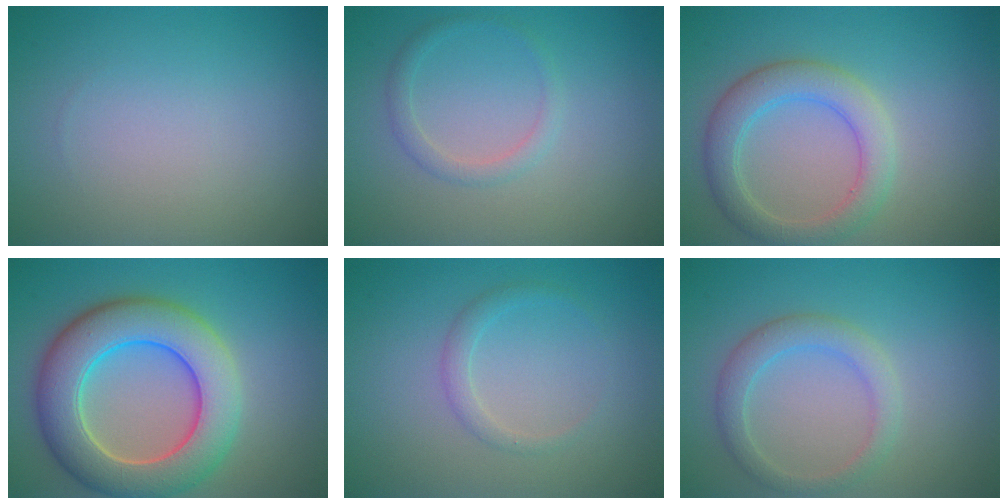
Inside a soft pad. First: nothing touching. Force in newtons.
{"total": 1.5, "press": 1.5, "slide": 0.0}
{"total": 4.3, "press": 4.3, "slide": 0.3}
{"total": 9.3, "press": 9.3, "slide": 0.4}
{"total": 1.4, "press": 1.4, "slide": 0.2}
{"total": 2.8, "press": 2.8, "slide": 0.3}